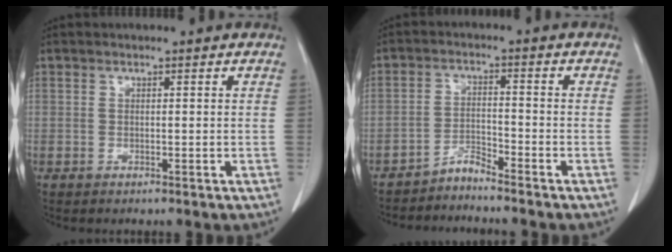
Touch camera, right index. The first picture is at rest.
{"total": 3.0, "force": [-2.9, -0.4, 0.4], "torque": [-0.005, -0.014, -0.055]}